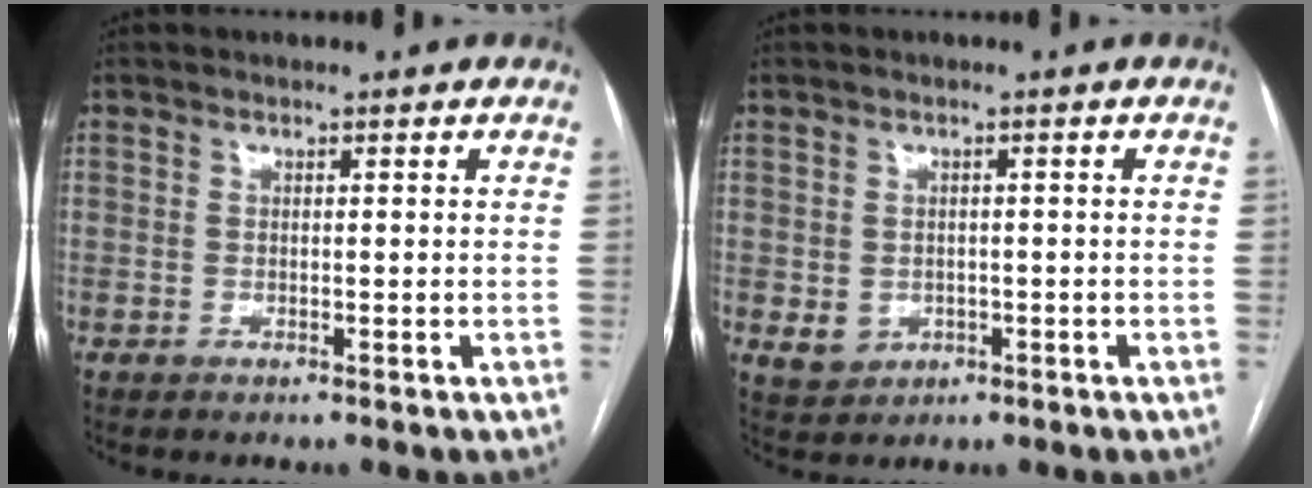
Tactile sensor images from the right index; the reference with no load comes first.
{"total": 3.6, "force": [-0.7, 3.3, 1.1], "torque": [-0.013, 0.002, 0.002]}